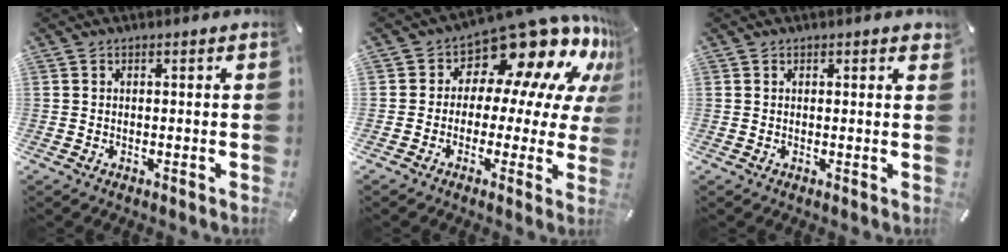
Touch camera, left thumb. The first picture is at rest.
{"total": 14.9, "force": [10.9, 7.1, 7.2], "torque": [-0.112, -0.105, 0.185]}
{"total": 0.8, "force": [0.5, 0.4, 0.5], "torque": [-0.001, -0.001, 0.006]}